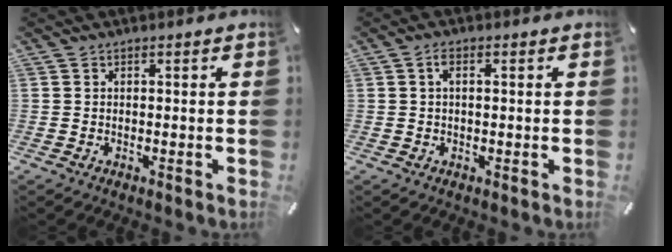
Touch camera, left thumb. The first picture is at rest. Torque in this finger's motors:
{"motor_torque": [0.01, -0.19, 0.13, 0.11, 0.01]}